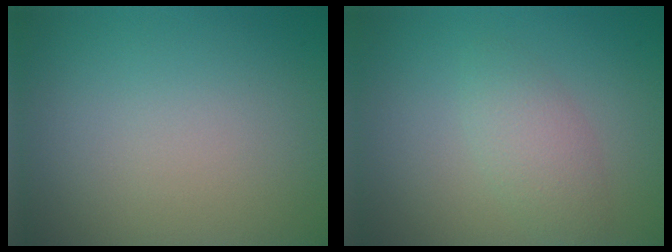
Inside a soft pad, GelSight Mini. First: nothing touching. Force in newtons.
{"total": 2.4, "press": 2.4, "slide": 0.1}